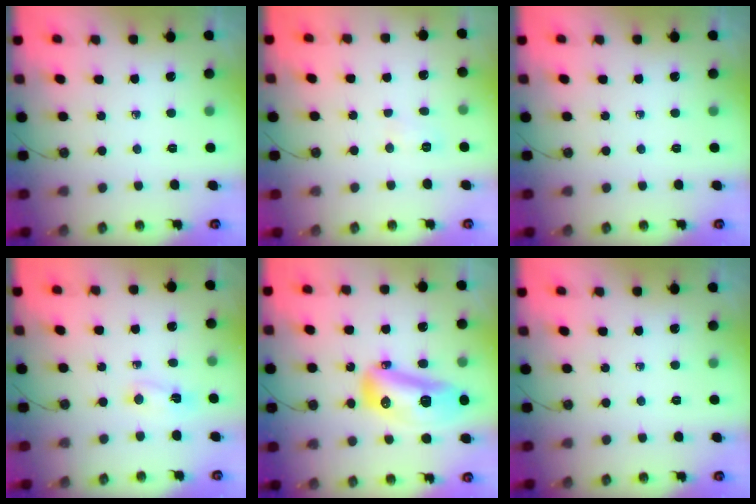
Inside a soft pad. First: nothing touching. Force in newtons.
{"total": 5.7, "press": 4.0, "slide": 4.0}
{"total": 0.0}
{"total": 2.9, "press": 2.8, "slide": 0.7}
{"total": 16.0, "press": 15.9, "slide": 1.8}
{"total": 0.0}